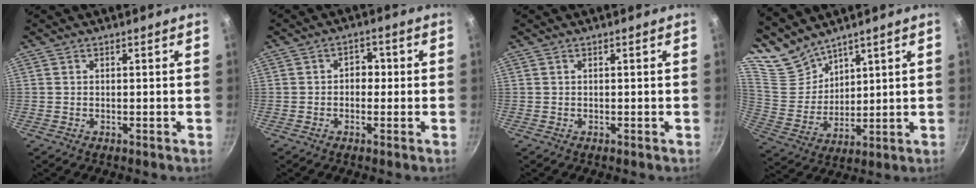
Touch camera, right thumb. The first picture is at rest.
{"total": 3.0, "force": [-0.2, 2.4, 1.8], "torque": [-0.004, 0.007, -0.009]}
{"total": 0.0}
{"total": 8.9, "force": [7.8, 3.9, 1.8], "torque": [-0.020, -0.037, 0.176]}